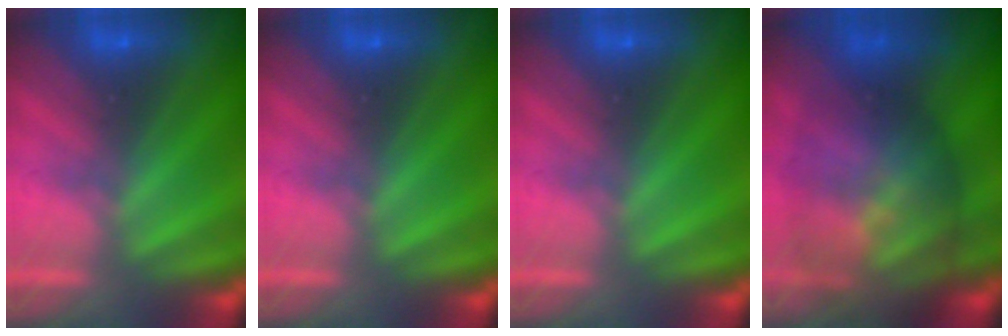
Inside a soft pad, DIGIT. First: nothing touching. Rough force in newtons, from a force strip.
{"total": 0.0}
{"total": 0.0}
{"total": 7.5}